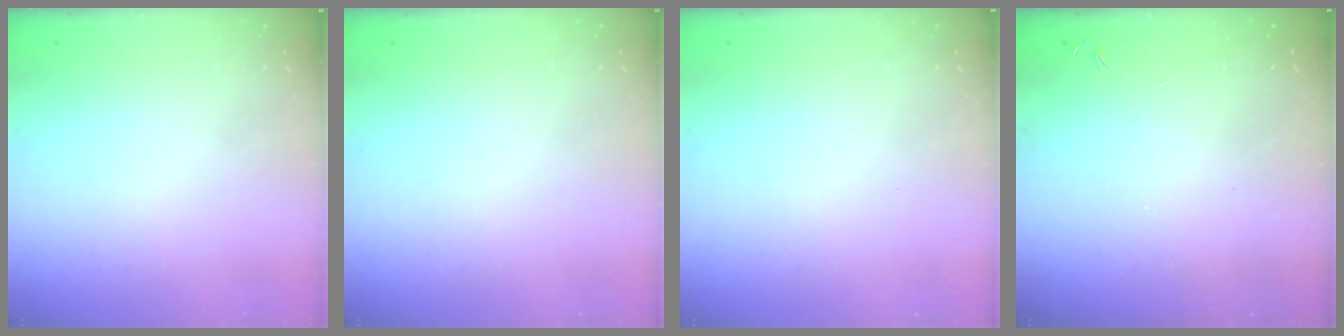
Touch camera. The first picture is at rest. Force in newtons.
{"total": 0.0}
{"total": 0.0}
{"total": 0.0}